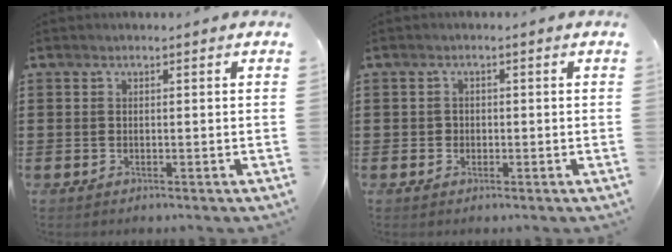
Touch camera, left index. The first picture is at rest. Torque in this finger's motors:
{"motor_torque": [-0.03, 0.00, -0.01, -0.01]}